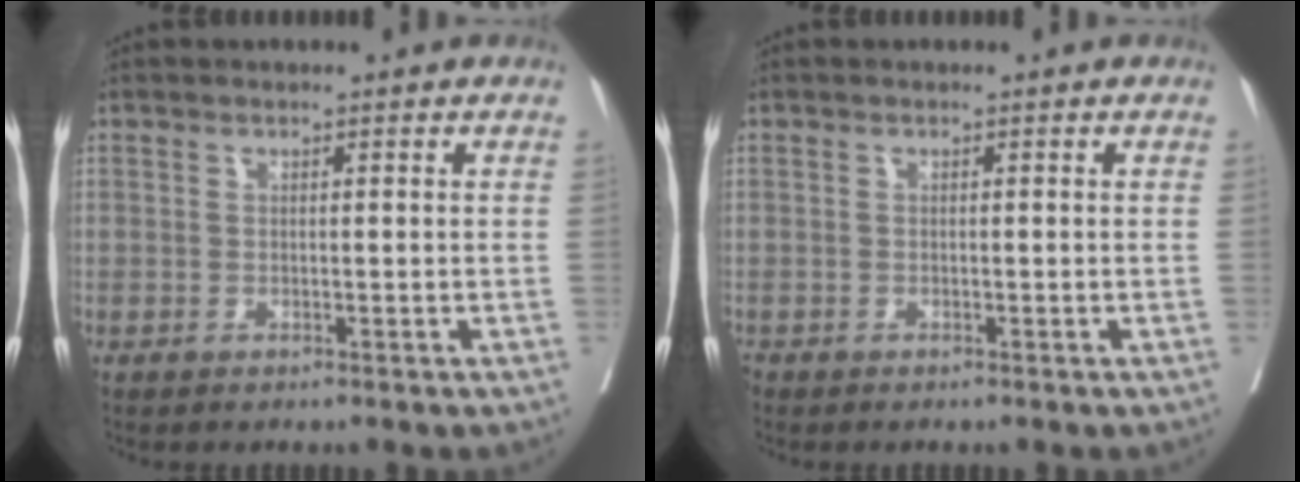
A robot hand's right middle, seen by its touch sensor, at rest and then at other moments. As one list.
[{"total": 0.6, "force": [-0.5, 0.3, 0.1], "torque": [-0.007, 0.000, -0.012]}]